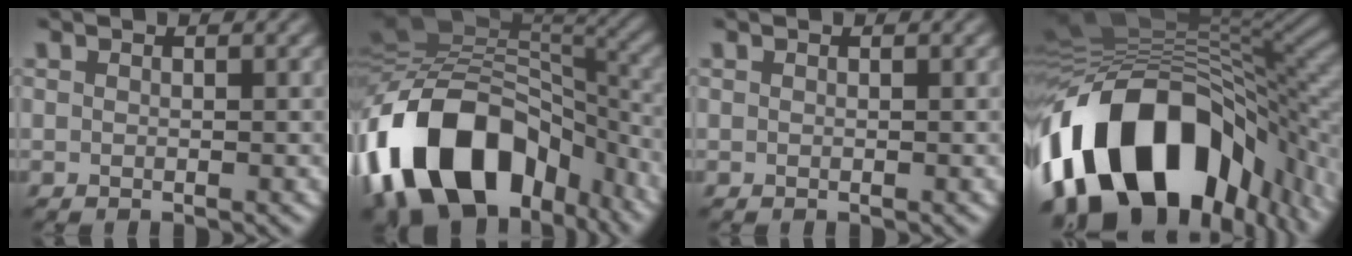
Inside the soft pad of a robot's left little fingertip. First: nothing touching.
{"total": 17.1, "force": [-7.5, 11.1, 10.7], "torque": [-0.206, -0.006, -0.124]}
{"total": 0.0}
{"total": 18.2, "force": [-7.5, 10.4, 12.9], "torque": [-0.223, -0.023, -0.113]}